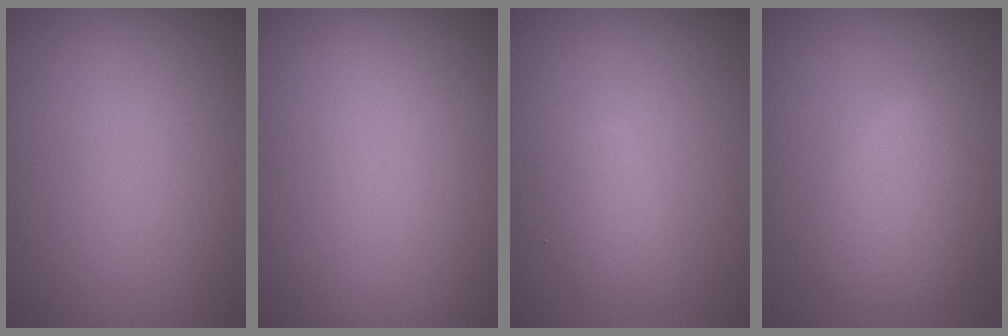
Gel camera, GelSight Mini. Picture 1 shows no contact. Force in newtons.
{"total": 0.0}
{"total": 2.0, "press": 2.0, "slide": 0.0}
{"total": 4.0, "press": 3.9, "slide": 0.3}